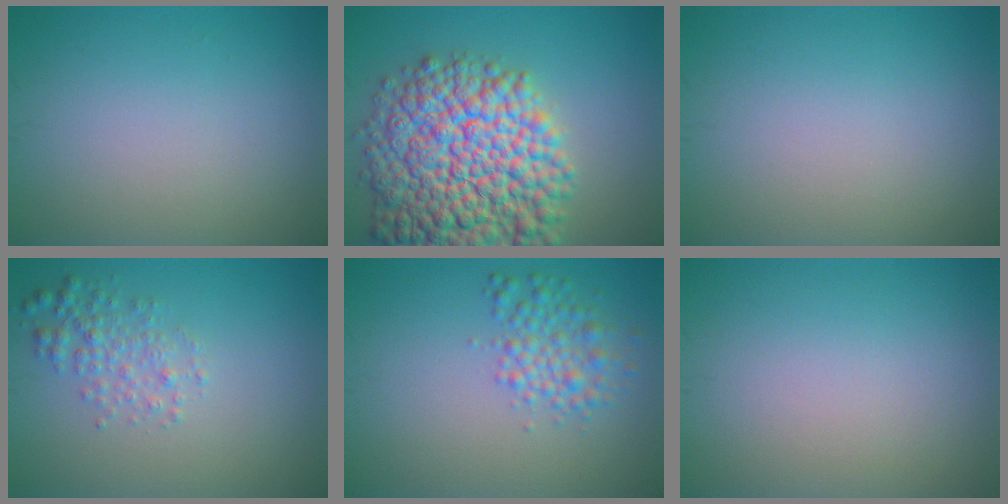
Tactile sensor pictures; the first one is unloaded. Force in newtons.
{"total": 14.7, "press": 14.7, "slide": 0.6}
{"total": 0.0}
{"total": 2.4, "press": 2.4, "slide": 0.1}
{"total": 2.9, "press": 2.9, "slide": 0.0}
{"total": 0.0}